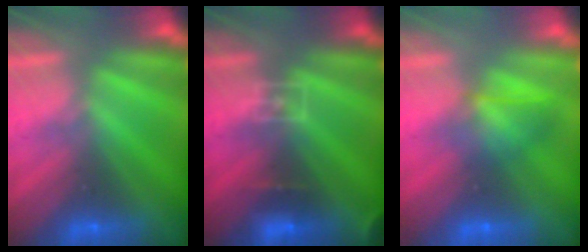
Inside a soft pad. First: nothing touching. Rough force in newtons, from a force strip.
{"total": 3.0}
{"total": 1.3}